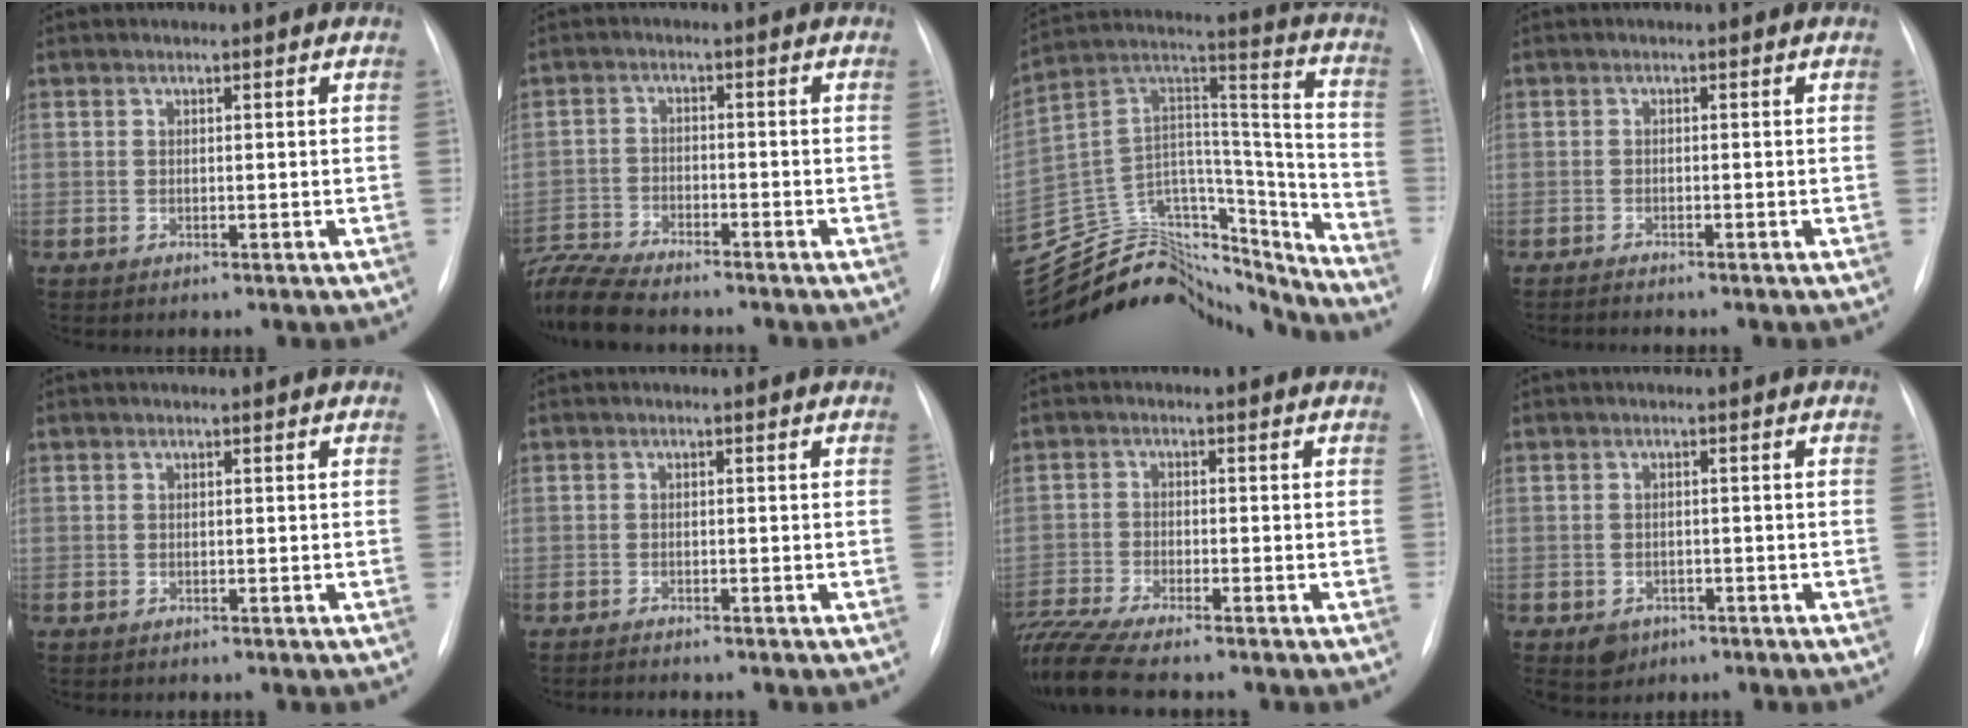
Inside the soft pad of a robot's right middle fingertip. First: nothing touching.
{"total": 10.5, "force": [-9.6, 1.4, 4.0], "torque": [-0.087, -0.010, -0.170]}
{"total": 27.7, "force": [-25.6, 8.3, 6.5], "torque": [-0.145, 0.060, -0.396]}
{"total": 1.5, "force": [-1.4, -0.3, 0.3], "torque": [-0.006, -0.003, -0.021]}
{"total": 0.0}
{"total": 1.2, "force": [-1.2, -0.2, 0.3], "torque": [-0.006, -0.003, -0.015]}
{"total": 8.3, "force": [-7.4, -0.7, 3.7], "torque": [-0.071, -0.019, -0.130]}
{"total": 2.8, "force": [-1.6, 2.2, 0.9], "torque": [-0.012, 0.004, -0.016]}